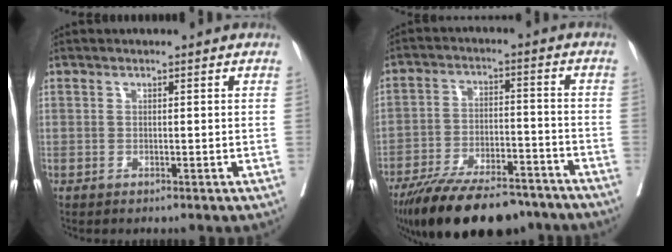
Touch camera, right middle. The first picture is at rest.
{"total": 19.1, "force": [-15.6, 5.9, 9.3], "torque": [-0.149, -0.008, -0.242]}